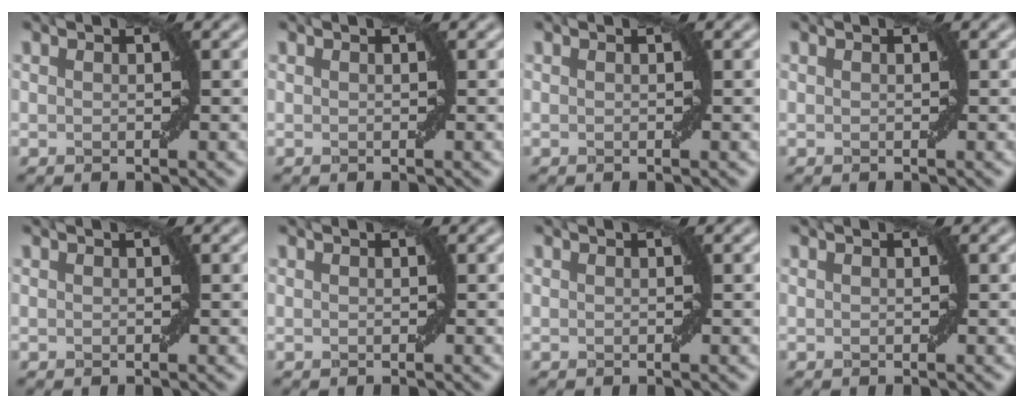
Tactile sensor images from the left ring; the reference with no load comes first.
{"total": 0.0}
{"total": 0.0}
{"total": 0.0}
{"total": 0.0}
{"total": 0.0}
{"total": 0.0}
{"total": 0.0}